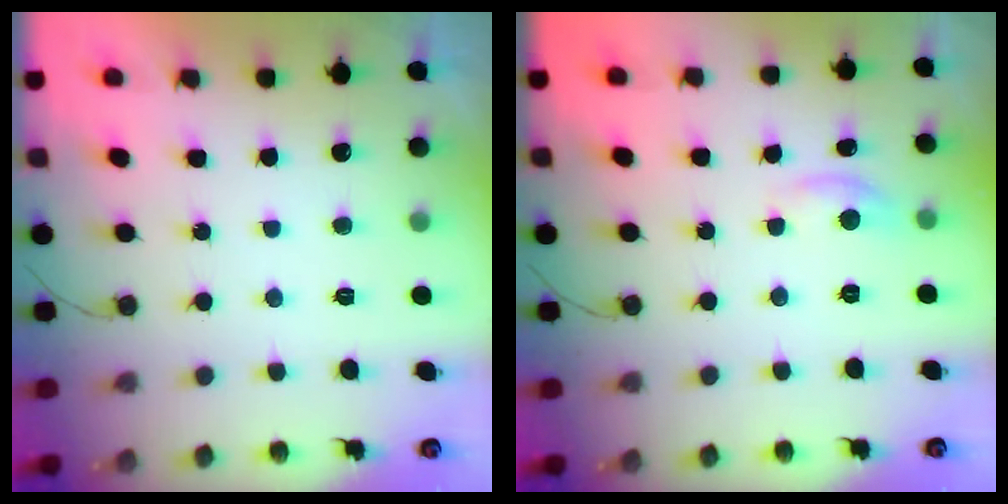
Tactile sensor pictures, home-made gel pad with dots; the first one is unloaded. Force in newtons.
{"total": 4.2, "press": 4.2, "slide": 0.1}